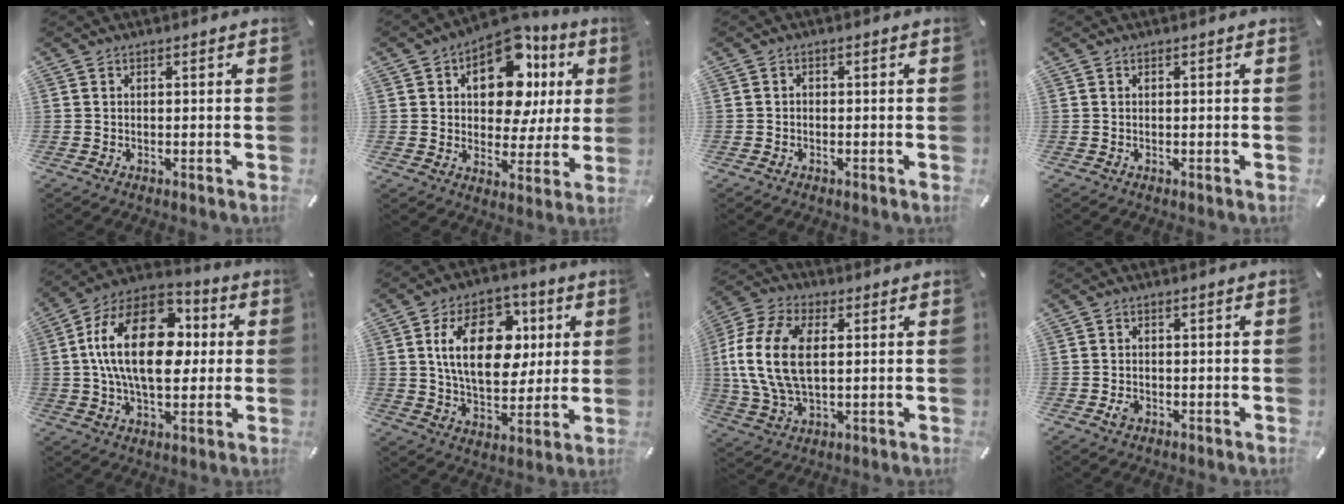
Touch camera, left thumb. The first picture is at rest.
{"total": 16.1, "force": [6.4, 9.8, 11.0], "torque": [-0.162, -0.034, 0.112]}
{"total": 0.9, "force": [-0.5, 0.6, 0.4], "torque": [-0.008, 0.003, -0.012]}
{"total": 0.0}
{"total": 22.6, "force": [2.7, 13.9, 17.7], "torque": [-0.338, 0.006, 0.041]}
{"total": 18.5, "force": [4.5, 12.1, 13.4], "torque": [-0.229, 0.007, 0.075]}
{"total": 15.2, "force": [1.7, 9.3, 11.8], "torque": [-0.276, 0.001, 0.029]}
{"total": 1.9, "force": [-0.6, 1.4, 1.1], "torque": [-0.021, 0.003, -0.011]}